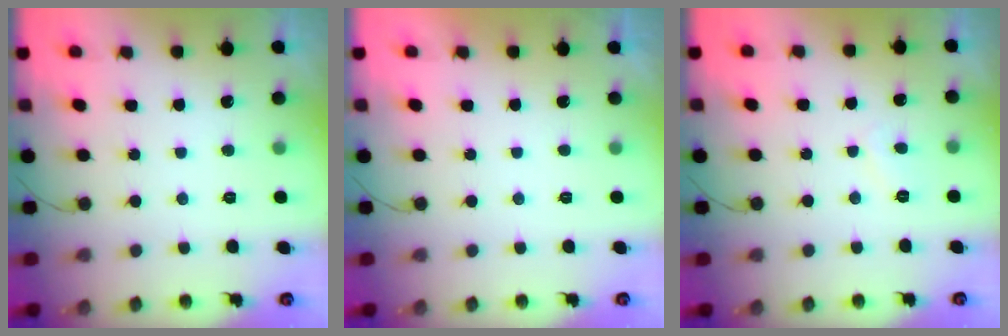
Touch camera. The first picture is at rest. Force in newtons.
{"total": 2.2, "press": 2.1, "slide": 0.4}
{"total": 3.0, "press": 3.0, "slide": 0.4}